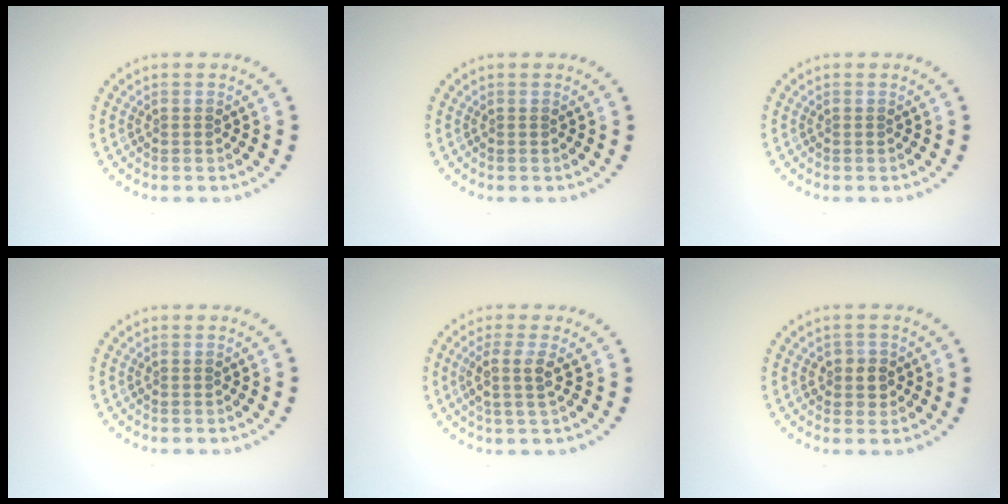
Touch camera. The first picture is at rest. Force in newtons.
{"total": 0.0}
{"total": 0.0}
{"total": 0.0}
{"total": 2.5, "press": 2.0, "slide": 1.5}
{"total": 1.8, "press": 1.6, "slide": 0.7}